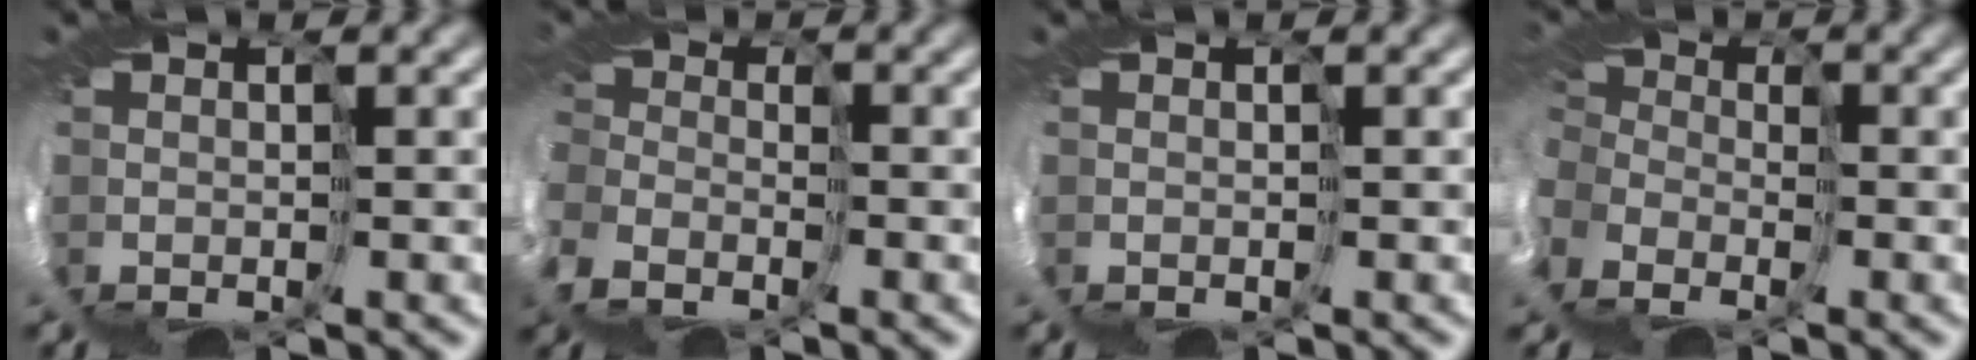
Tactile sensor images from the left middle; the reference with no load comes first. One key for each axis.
{"total": 7.0, "fx": -4.8, "fy": 4.6, "fz": 2.3, "tx": -0.067, "ty": -0.030, "tz": -0.073}
{"total": 0.0}
{"total": 12.2, "fx": -6.5, "fy": 8.8, "fz": 5.3, "tx": -0.136, "ty": -0.040, "tz": -0.101}